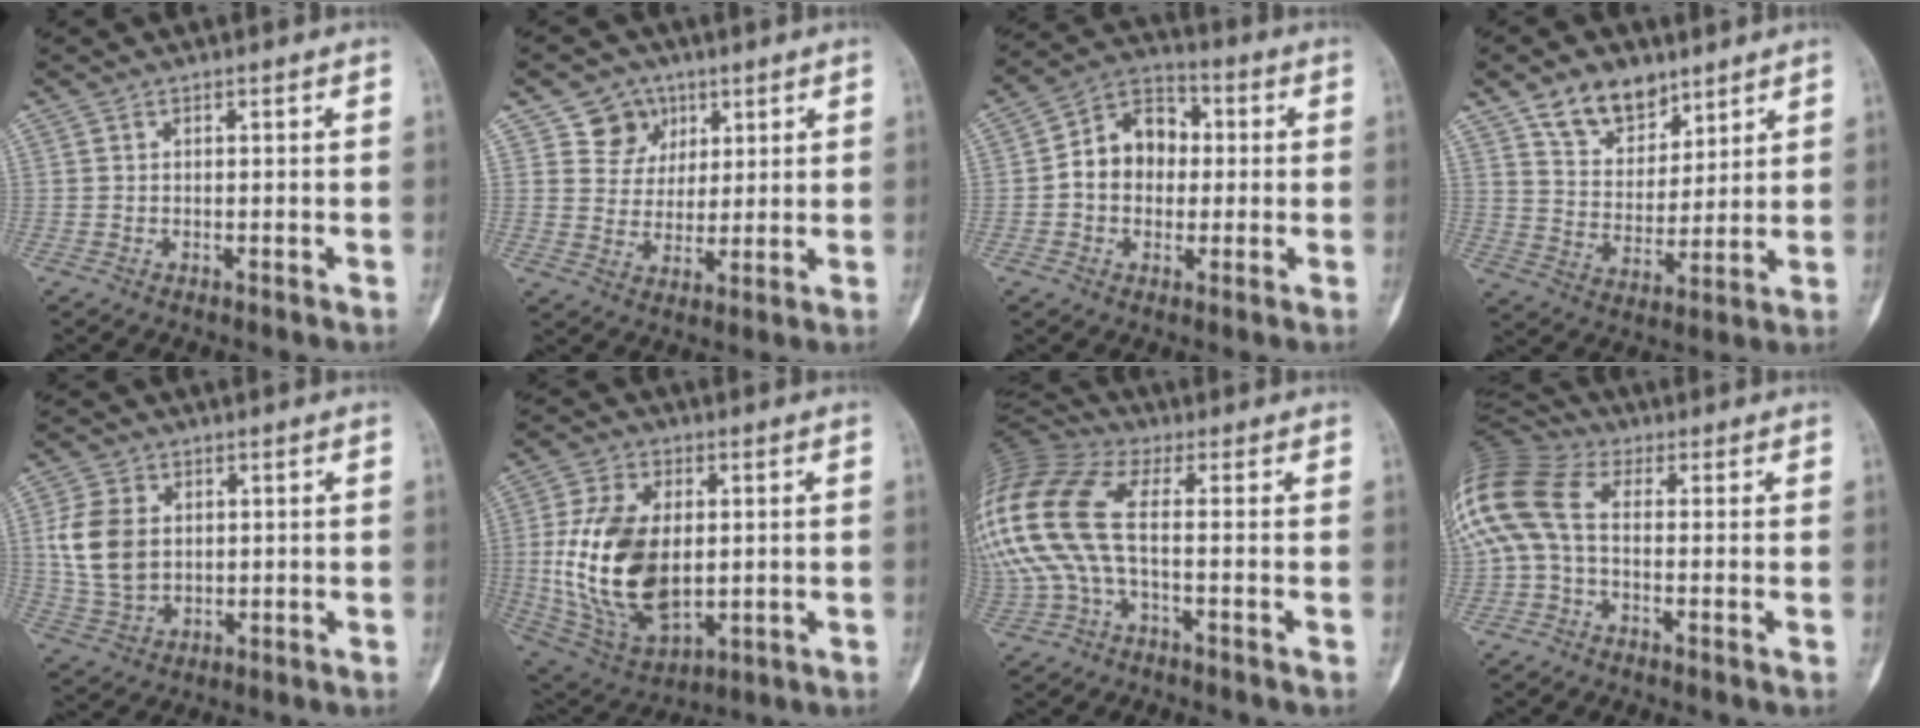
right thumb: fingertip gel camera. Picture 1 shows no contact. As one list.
[{"total": 7.4, "force": [3.8, 6.2, 1.3], "torque": [0.015, -0.018, 0.067]}, {"total": 11.1, "force": [0.3, 8.6, 7.0], "torque": [-0.082, 0.032, -0.007]}, {"total": 11.1, "force": [7.5, 6.6, 4.9], "torque": [-0.048, -0.047, 0.136]}, {"total": 9.9, "force": [1.4, 7.2, 6.7], "torque": [-0.126, -0.005, 0.034]}, {"total": 20.0, "force": [0.4, 11.9, 16.1], "torque": [-0.304, -0.010, 0.027]}, {"total": 16.4, "force": [-0.9, 6.2, 15.1], "torque": [-0.367, 0.034, -0.027]}, {"total": 13.6, "force": [0.1, 7.3, 11.5], "torque": [-0.271, 0.035, -0.013]}]